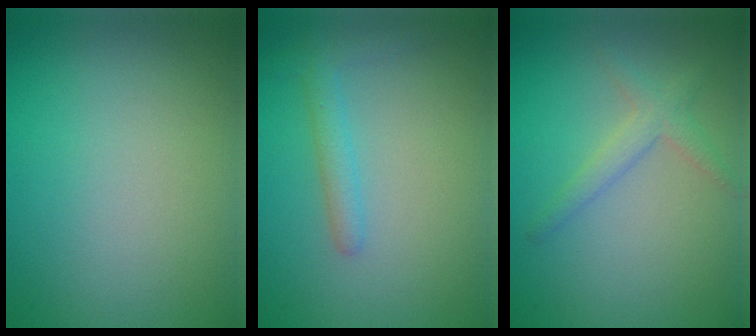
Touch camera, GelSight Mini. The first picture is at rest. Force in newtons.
{"total": 2.0, "press": 2.0, "slide": 0.2}
{"total": 2.0, "press": 2.0, "slide": 0.2}